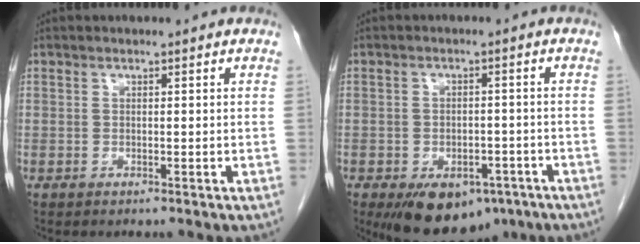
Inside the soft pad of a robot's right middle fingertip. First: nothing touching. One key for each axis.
{"total": 11.4, "fx": -7.1, "fy": 6.5, "fz": 6.1, "tx": -0.099, "ty": 0.001, "tz": -0.098}